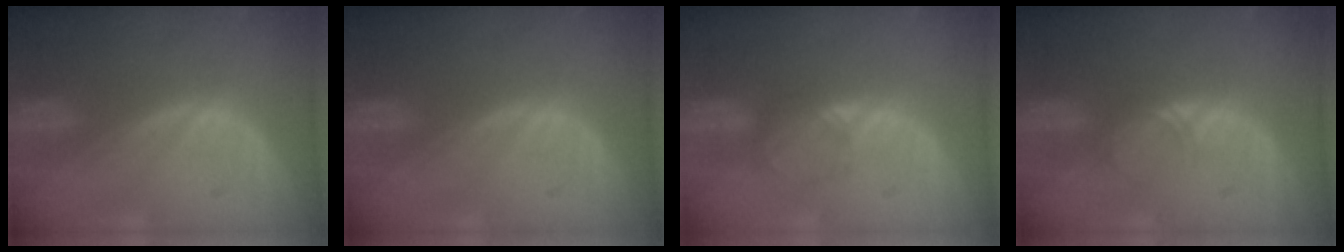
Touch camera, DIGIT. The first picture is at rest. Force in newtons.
{"total": 0.0}
{"total": 2.2, "press": 2.2, "slide": 0.2}
{"total": 1.7, "press": 1.7, "slide": 0.3}